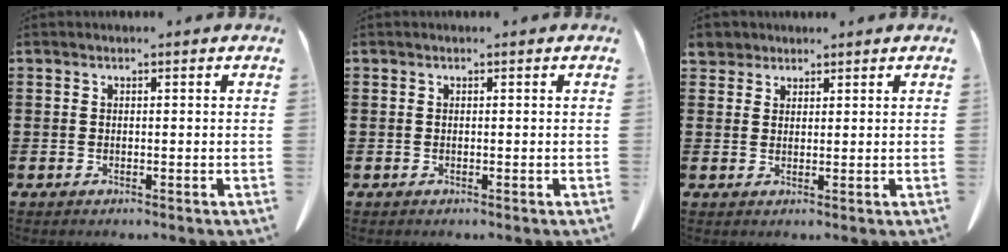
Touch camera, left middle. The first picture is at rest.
{"total": 0.0}
{"total": 2.7, "force": [2.3, 1.3, 0.4], "torque": [-0.017, 0.005, 0.046]}